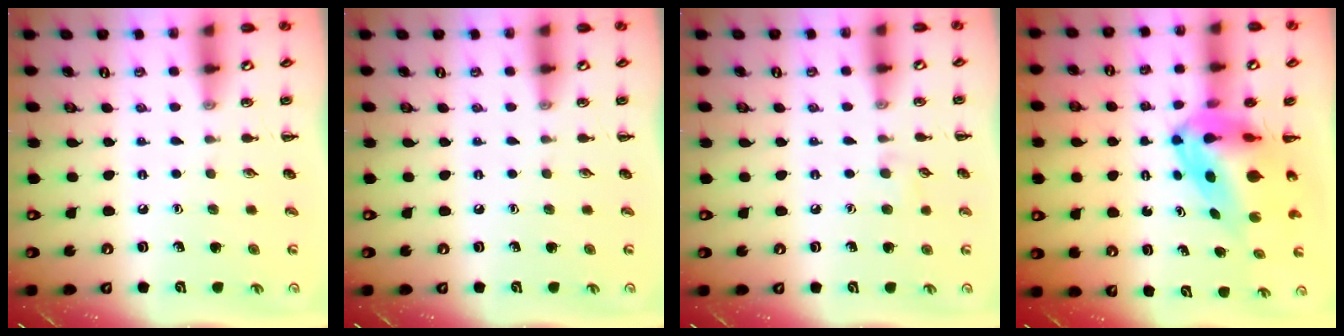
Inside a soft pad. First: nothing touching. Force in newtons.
{"total": 0.0}
{"total": 4.1, "press": 3.7, "slide": 1.6}
{"total": 7.8, "press": 7.5, "slide": 2.1}